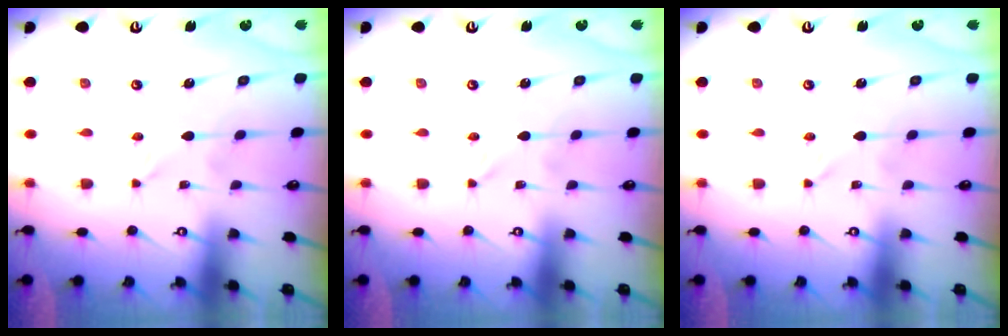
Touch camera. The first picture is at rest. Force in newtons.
{"total": 0.0}
{"total": 0.0}